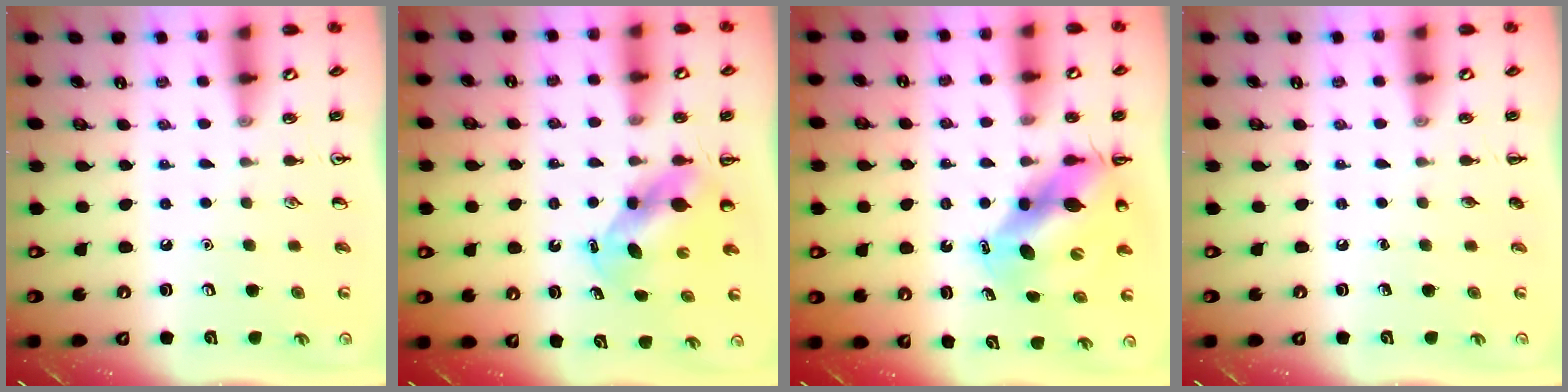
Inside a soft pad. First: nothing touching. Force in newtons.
{"total": 6.2, "press": 6.1, "slide": 1.0}
{"total": 10.6, "press": 10.2, "slide": 3.0}
{"total": 0.0}